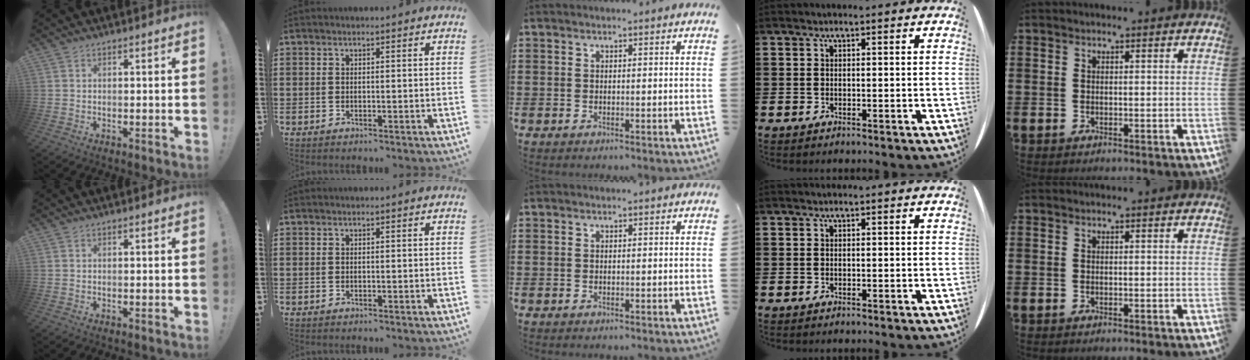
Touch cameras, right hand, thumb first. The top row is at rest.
{"middle": {"total": 0.5, "force": [-0.4, 0.2, 0.2], "torque": [-0.005, 0.000, -0.009]}}